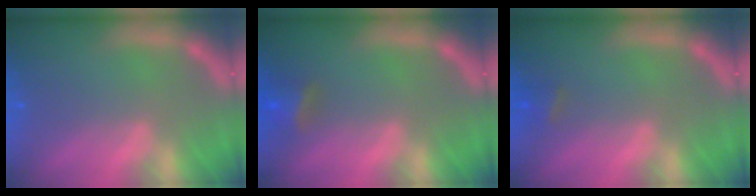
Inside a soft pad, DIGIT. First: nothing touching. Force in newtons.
{"total": 2.9}
{"total": 1.4}